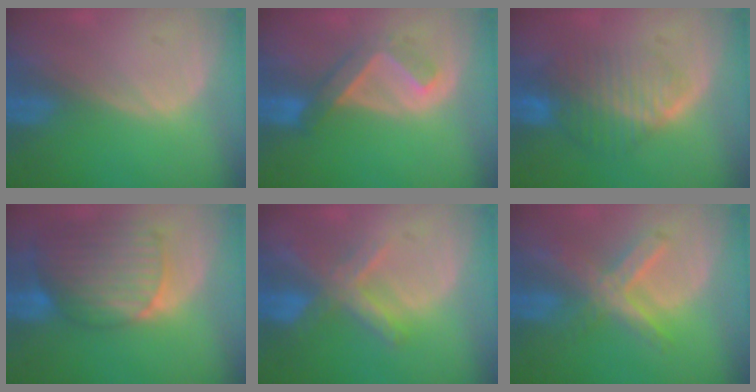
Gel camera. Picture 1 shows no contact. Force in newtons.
{"total": 5.2, "press": 4.7, "slide": 2.3}
{"total": 7.9, "press": 7.1, "slide": 3.4}
{"total": 10.1, "press": 8.7, "slide": 5.2}
{"total": 7.1, "press": 6.2, "slide": 3.6}
{"total": 7.0, "press": 6.2, "slide": 3.3}